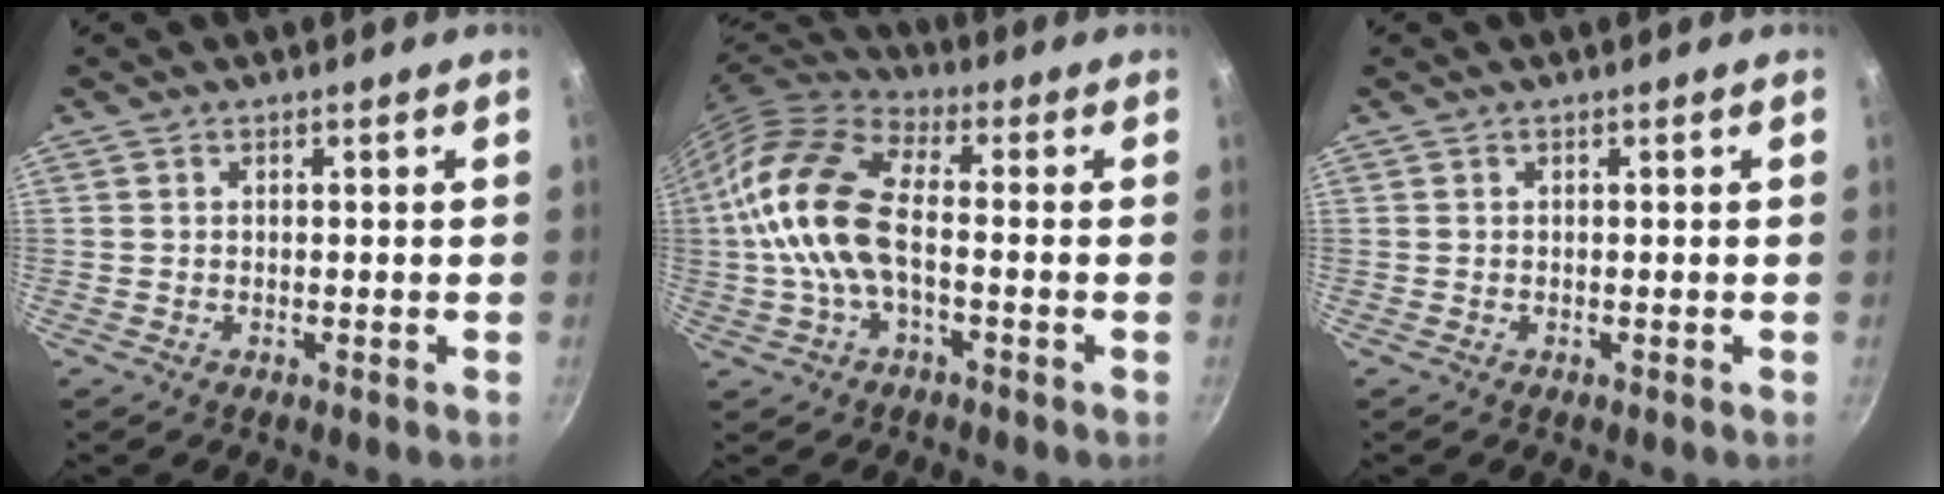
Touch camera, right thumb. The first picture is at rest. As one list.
[{"total": 15.7, "force": [-1.1, 8.0, 13.4], "torque": [-0.259, 0.033, -0.039]}, {"total": 0.0}]